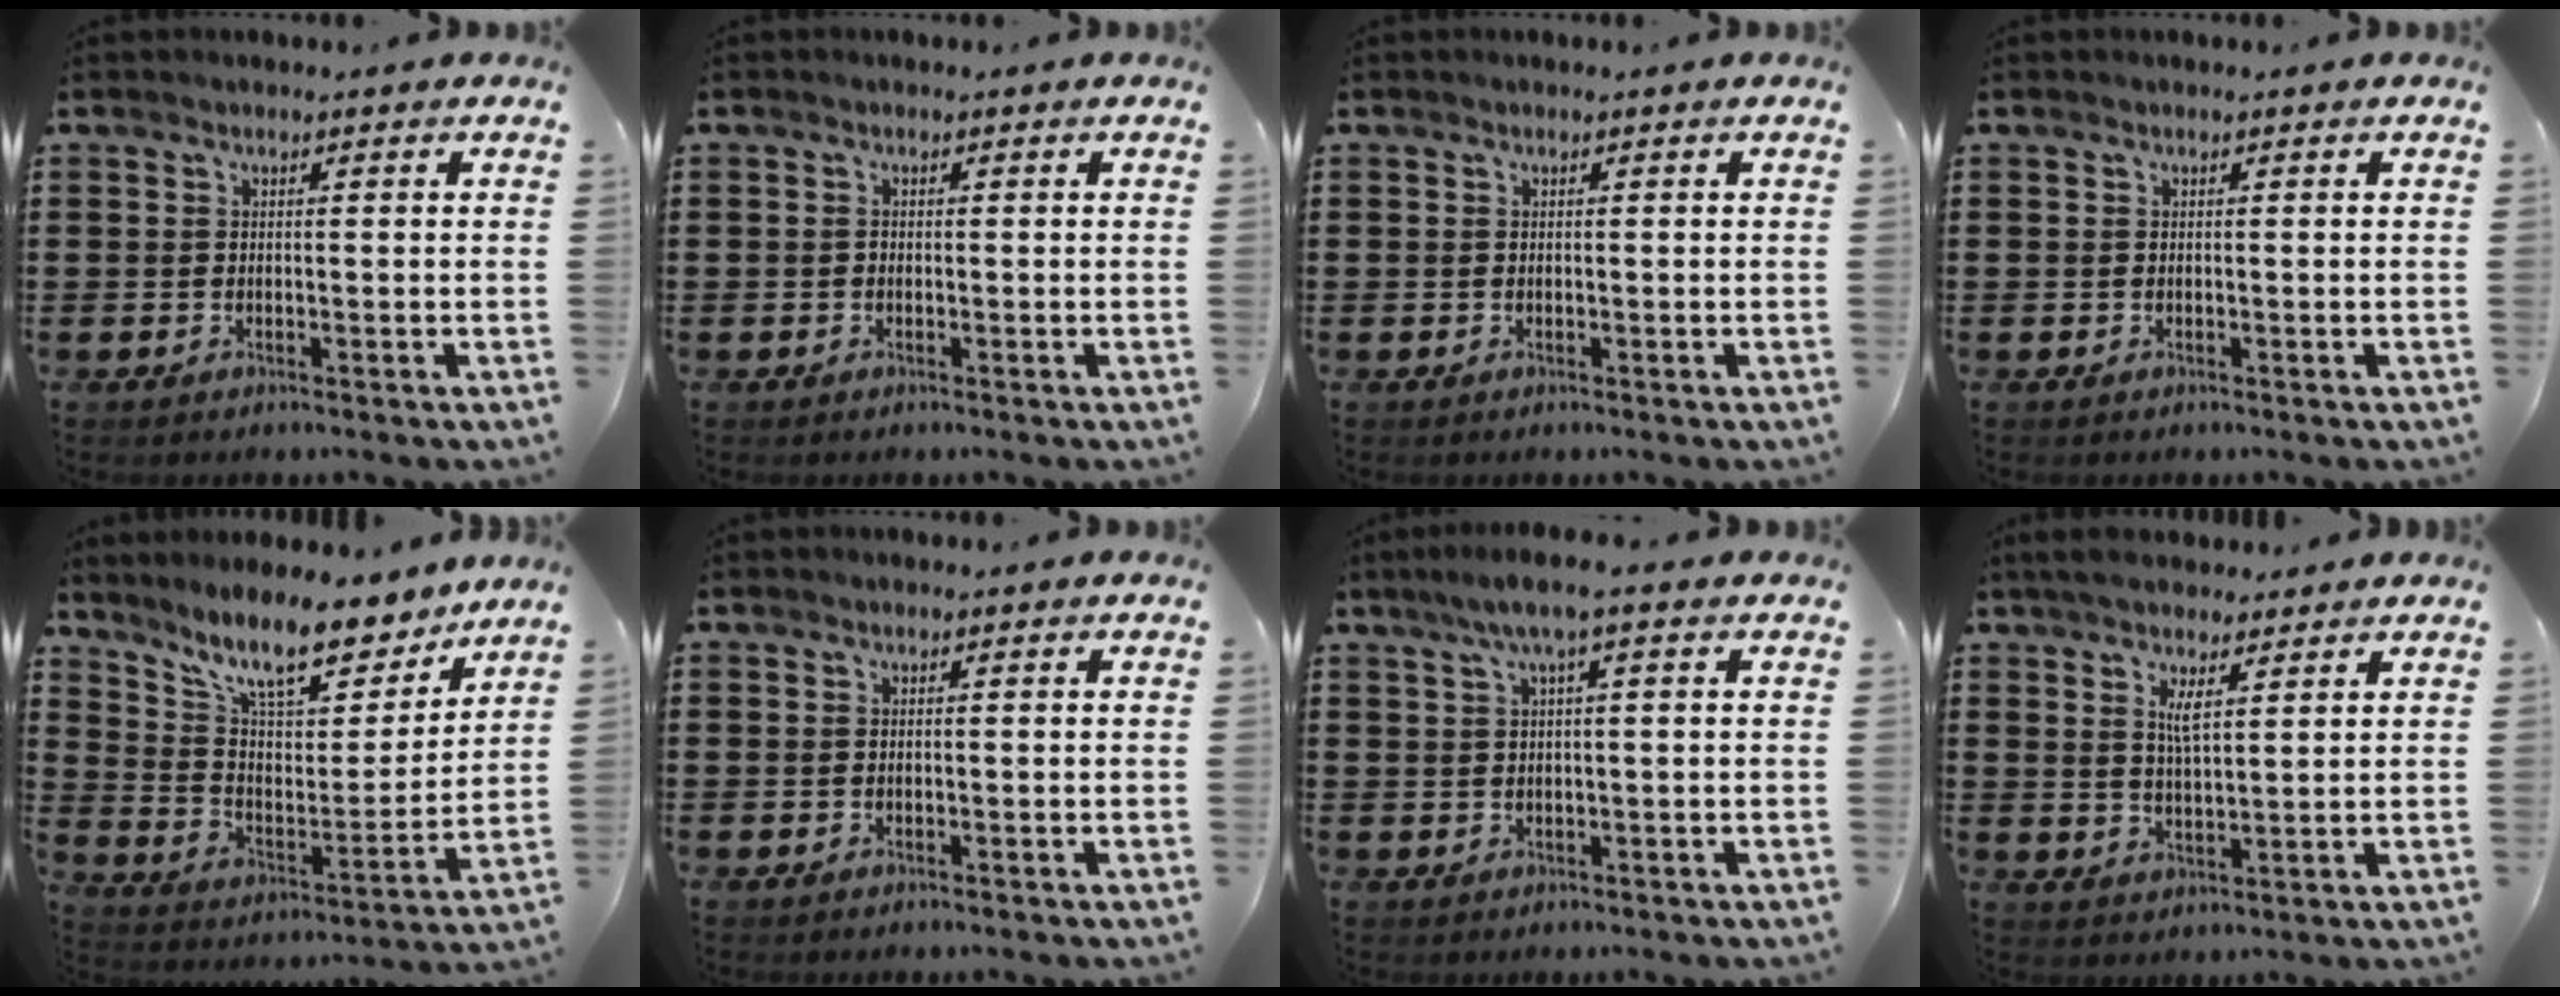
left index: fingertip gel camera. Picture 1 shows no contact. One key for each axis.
{"total": 0.6, "fx": -0.3, "fy": 0.4, "fz": 0.3, "tx": -0.009, "ty": -0.001, "tz": -0.006}
{"total": 0.0}
{"total": 0.0}
{"total": 11.5, "fx": 9.4, "fy": 2.7, "fz": 6.1, "tx": -0.136, "ty": -0.052, "tz": 0.165}
{"total": 0.0}
{"total": 3.3, "fx": 1.2, "fy": 0.0, "fz": 3.1, "tx": -0.060, "ty": -0.001, "tz": 0.019}
{"total": 4.9, "fx": 3.1, "fy": 1.1, "fz": 3.6, "tx": -0.077, "ty": 0.001, "tz": 0.054}